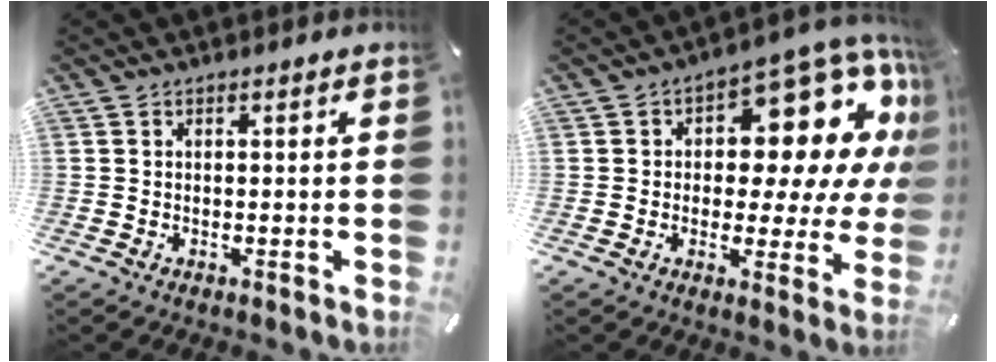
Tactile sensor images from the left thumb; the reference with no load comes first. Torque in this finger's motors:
{"motor_torque": [2.53, 2.47, 1.65, -0.39, 0.14]}